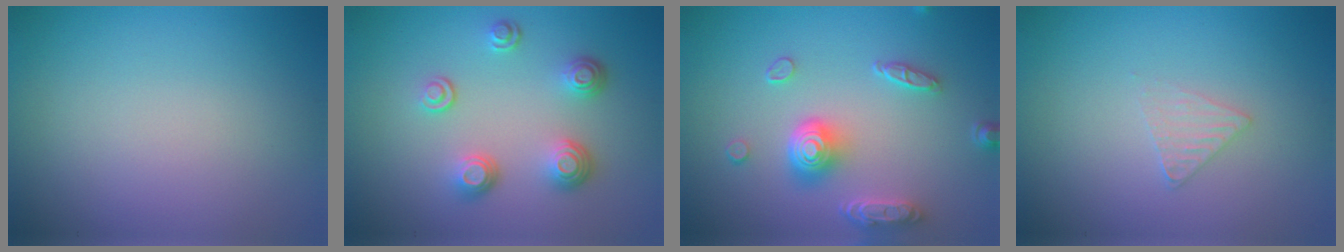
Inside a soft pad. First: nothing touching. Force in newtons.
{"total": 3.4, "press": 2.6, "slide": 2.1}
{"total": 4.8, "press": 3.7, "slide": 3.0}
{"total": 1.4, "press": 1.3, "slide": 0.2}